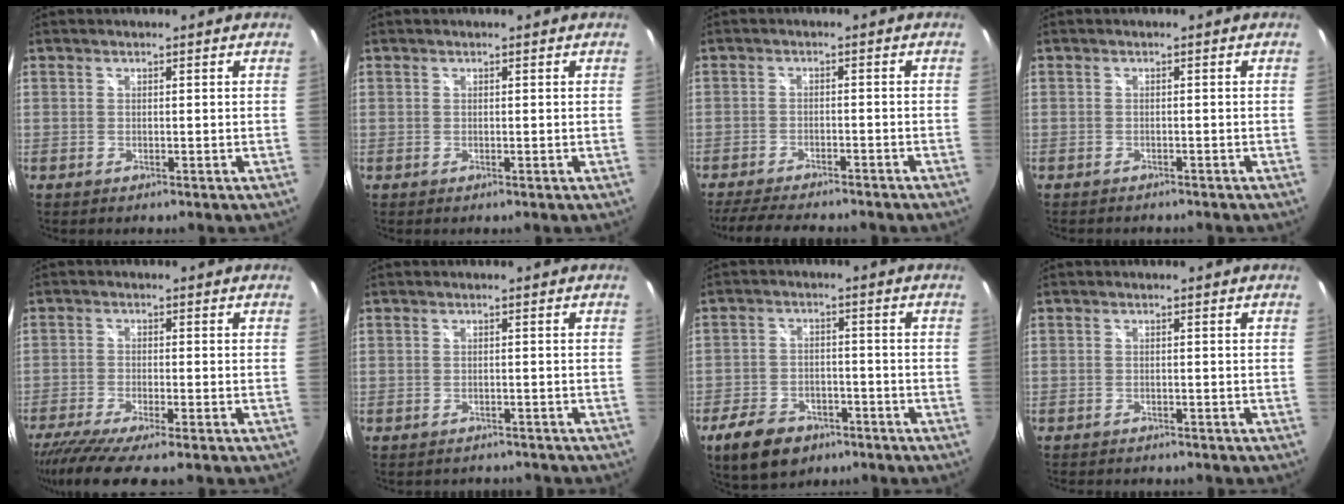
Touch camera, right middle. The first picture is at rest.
{"total": 0.0}
{"total": 10.2, "force": [-9.1, 1.4, 4.4], "torque": [-0.103, -0.017, -0.142]}
{"total": 2.4, "force": [-2.2, 0.7, 0.6], "torque": [-0.012, -0.010, -0.031]}
{"total": 9.1, "force": [-7.6, 0.0, 5.0], "torque": [-0.113, -0.038, -0.129]}
{"total": 5.2, "force": [-4.7, 1.8, 1.2], "torque": [-0.022, -0.005, -0.059]}
{"total": 11.0, "force": [-7.1, 6.5, 5.3], "torque": [-0.135, 0.001, -0.114]}
{"total": 4.2, "force": [-3.9, 1.0, 1.2], "torque": [-0.029, -0.011, -0.058]}